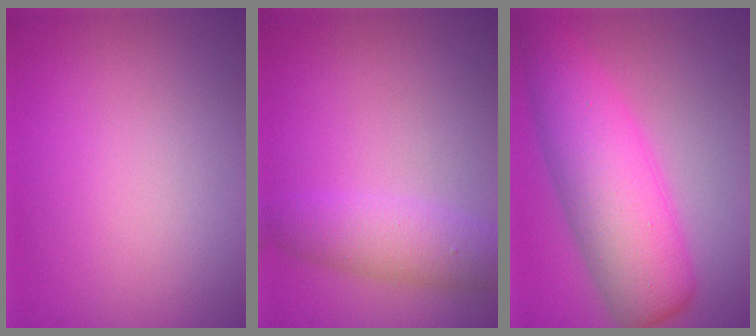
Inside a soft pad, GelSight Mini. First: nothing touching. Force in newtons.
{"total": 3.4, "press": 3.4, "slide": 0.1}
{"total": 7.9, "press": 7.9, "slide": 0.2}